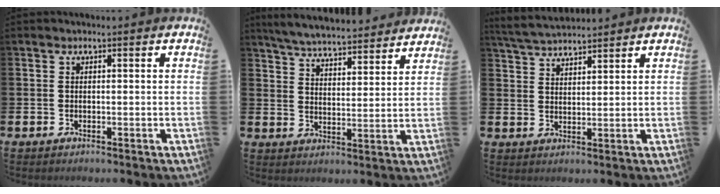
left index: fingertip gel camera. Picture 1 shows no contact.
{"total": 6.1, "force": [6.0, 0.4, 1.0], "torque": [-0.048, -0.039, 0.107]}
{"total": 4.5, "force": [4.4, 0.6, 0.8], "torque": [-0.034, -0.018, 0.080]}